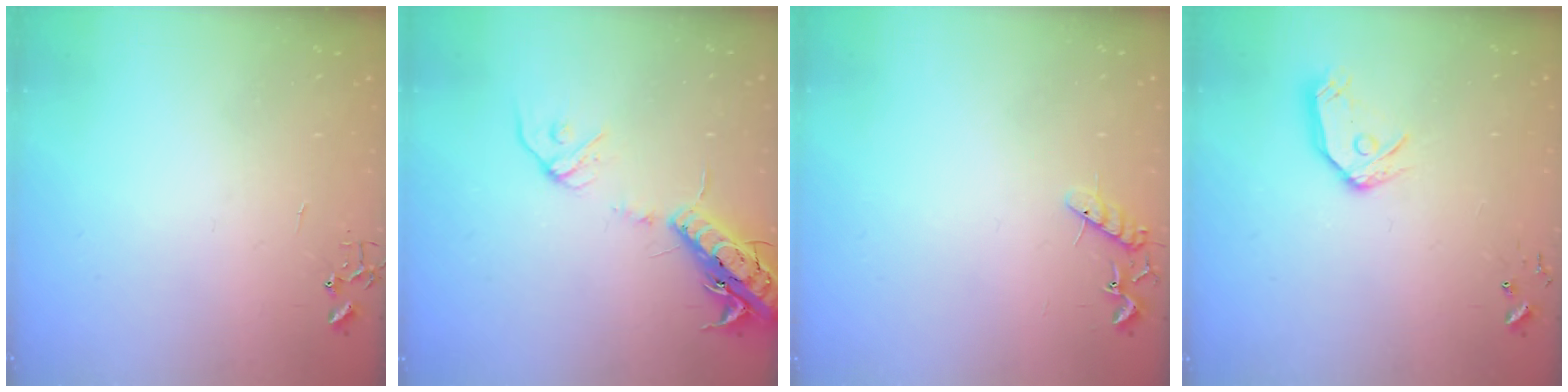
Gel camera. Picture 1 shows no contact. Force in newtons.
{"total": 16.3, "press": 16.0, "slide": 3.3}
{"total": 10.4, "press": 10.3, "slide": 0.9}
{"total": 11.3, "press": 11.2, "slide": 1.4}